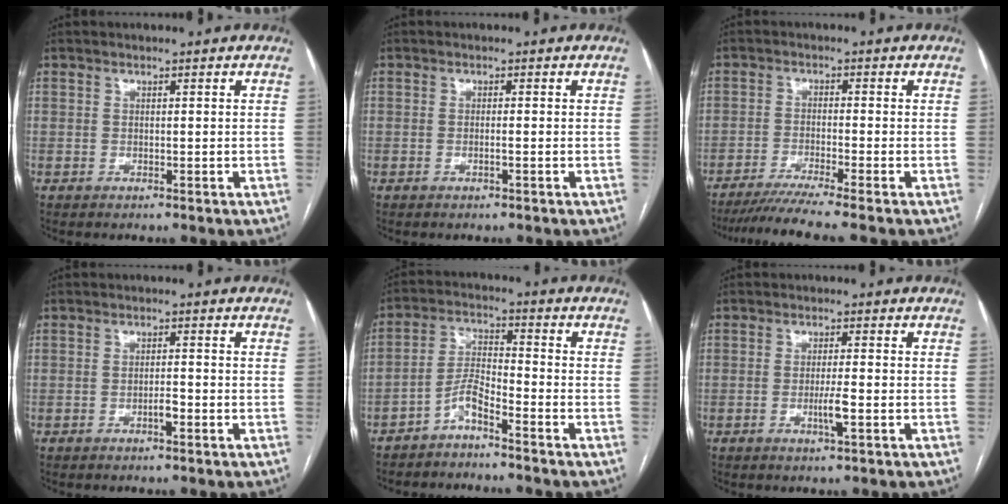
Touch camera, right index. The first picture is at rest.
{"total": 0.8, "force": [-0.3, 0.0, 0.8], "torque": [-0.016, 0.000, -0.003]}
{"total": 7.1, "force": [-5.9, -1.9, 3.5], "torque": [-0.051, -0.025, -0.101]}
{"total": 1.7, "force": [-0.8, 0.4, 1.5], "torque": [-0.026, 0.001, -0.013]}
{"total": 4.7, "force": [-3.7, 0.6, 2.9], "torque": [-0.064, 0.002, -0.074]}
{"total": 3.1, "force": [-1.0, 0.0, 3.0], "torque": [-0.057, -0.005, -0.016]}